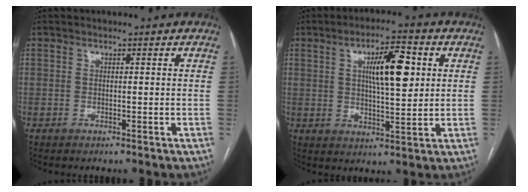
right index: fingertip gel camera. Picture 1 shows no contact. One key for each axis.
{"total": 9.6, "fx": 2.5, "fy": 2.5, "fz": 8.9, "tx": -0.148, "ty": 0.011, "tz": 0.042}